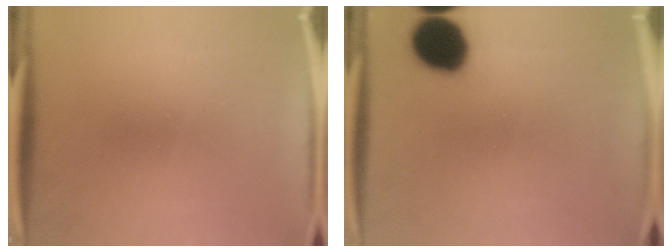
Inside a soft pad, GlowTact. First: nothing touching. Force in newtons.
{"total": 13.2}